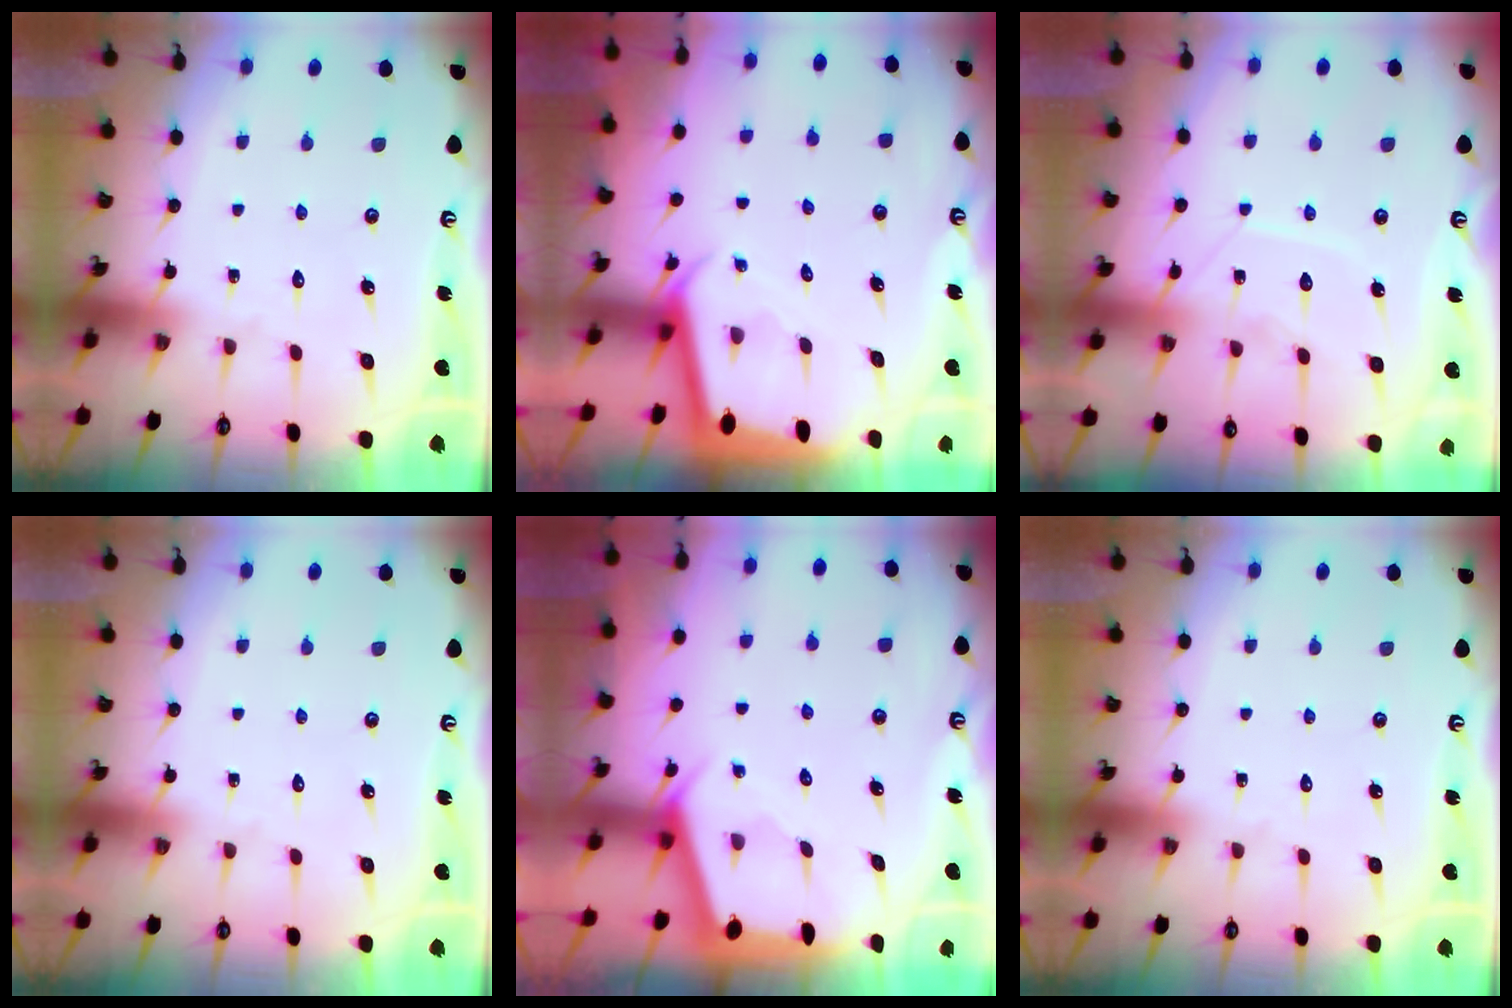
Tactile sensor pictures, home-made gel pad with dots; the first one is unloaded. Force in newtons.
{"total": 2.0, "press": 2.0, "slide": 0.1}
{"total": 9.0, "press": 9.0, "slide": 0.8}
{"total": 0.0}
{"total": 2.4, "press": 2.3, "slide": 0.3}
{"total": 0.0}